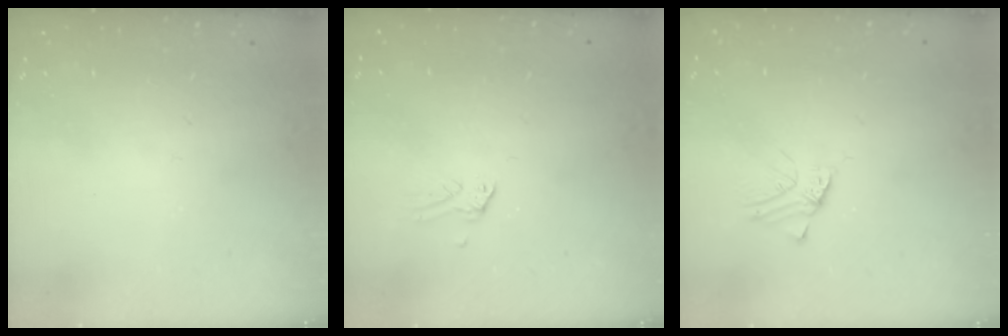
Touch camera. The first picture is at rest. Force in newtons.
{"total": 0.0}
{"total": 1.5, "press": 1.5, "slide": 0.0}